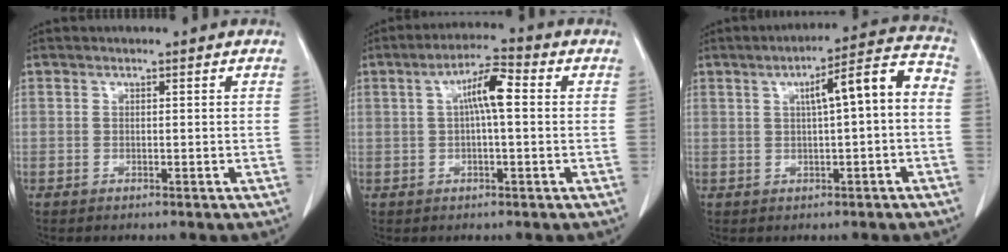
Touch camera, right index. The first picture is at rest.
{"total": 6.2, "force": [0.9, 1.1, 6.0], "torque": [-0.108, 0.019, 0.013]}
{"total": 8.6, "force": [0.6, 1.2, 8.5], "torque": [-0.118, 0.031, 0.005]}